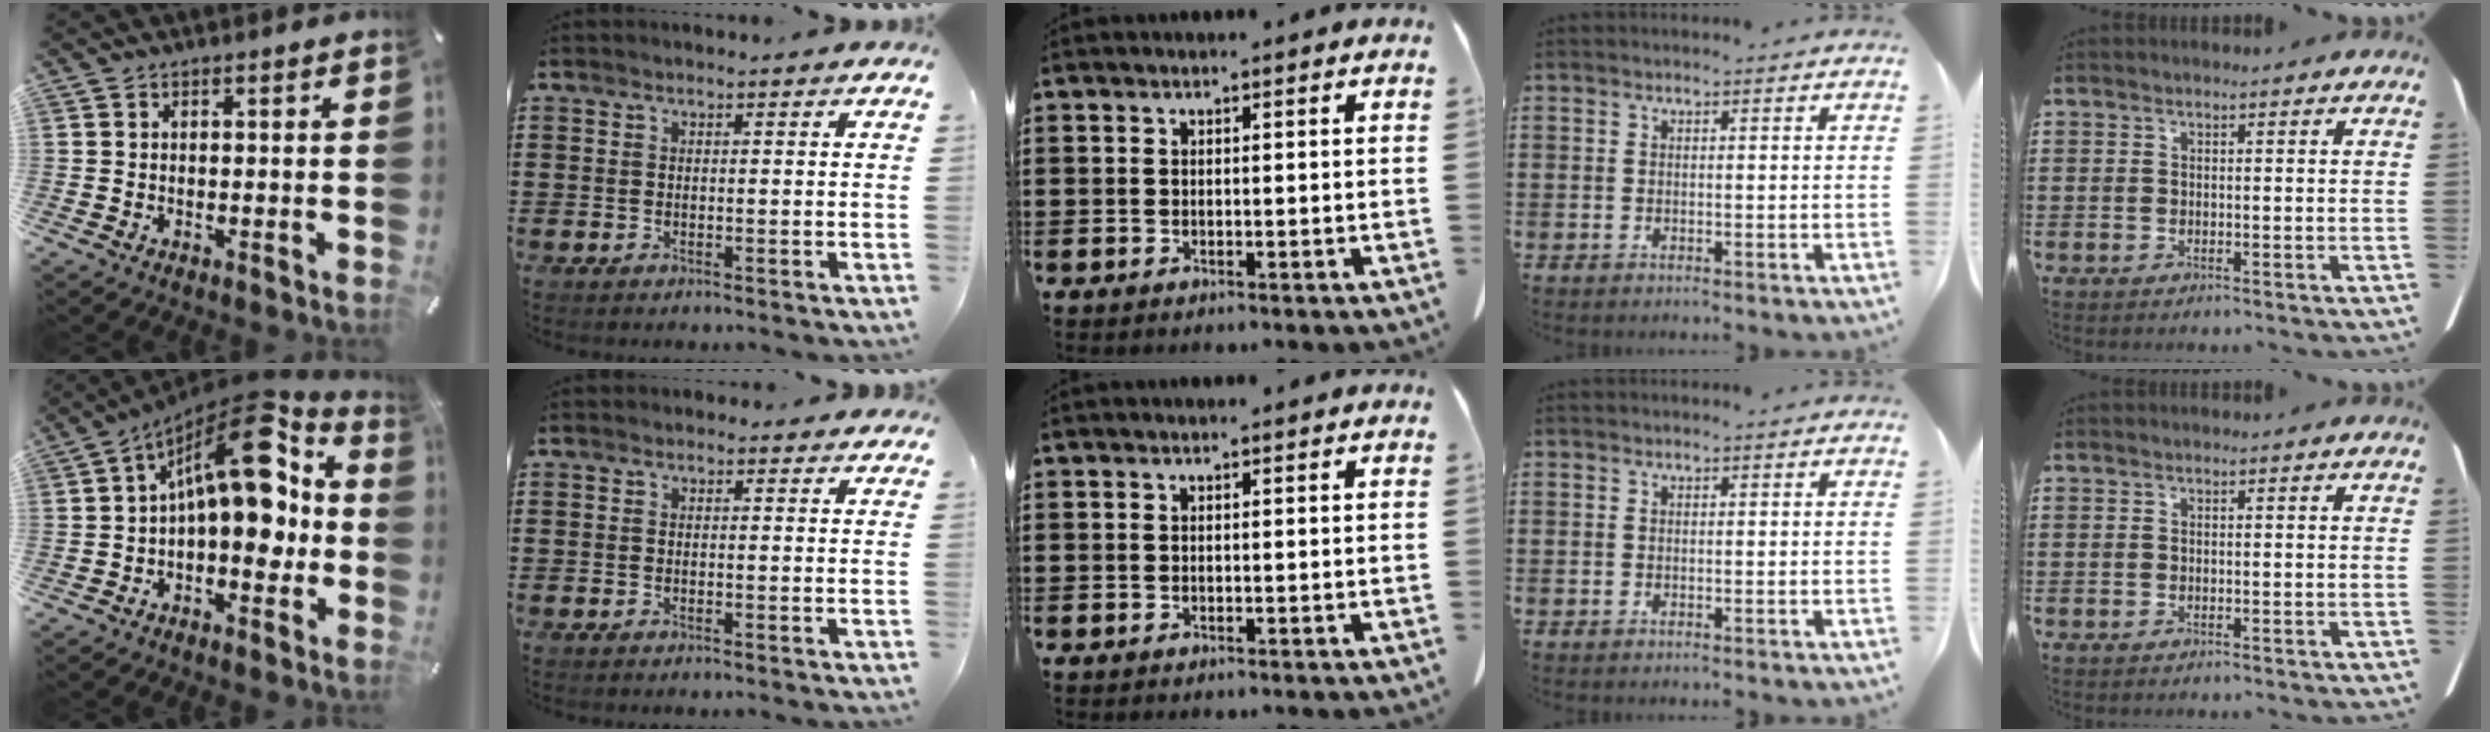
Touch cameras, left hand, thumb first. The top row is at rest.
{"thumb": {"total": 16.7, "force": [5.0, 7.5, 14.1], "torque": [-0.217, -0.045, 0.079]}, "index": {"total": 0.9, "force": [0.6, 0.6, 0.3], "torque": [-0.008, 0.007, 0.010]}}